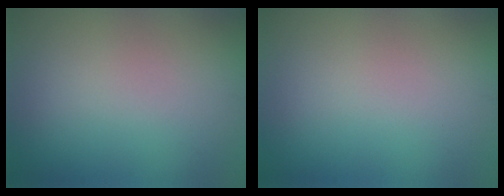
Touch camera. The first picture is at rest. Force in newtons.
{"total": 0.0}